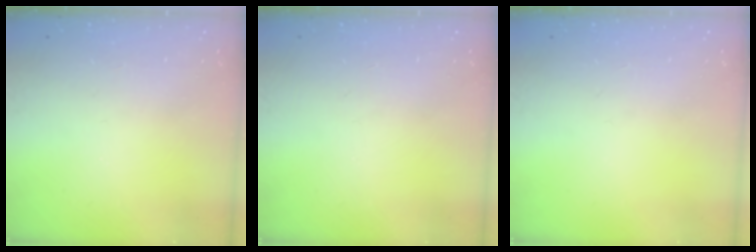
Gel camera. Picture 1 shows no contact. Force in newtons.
{"total": 0.0}
{"total": 0.0}